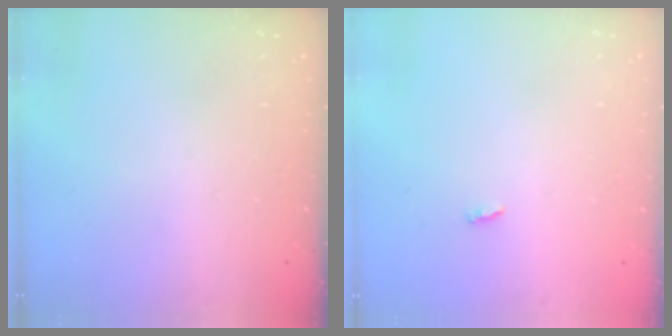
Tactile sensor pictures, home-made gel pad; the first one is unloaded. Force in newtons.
{"total": 1.9, "press": 1.9, "slide": 0.2}